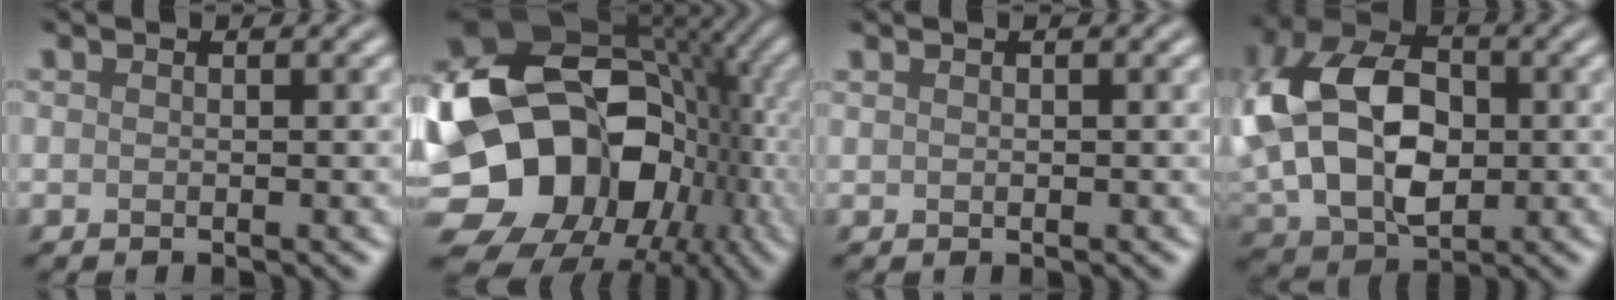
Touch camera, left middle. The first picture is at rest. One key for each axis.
{"total": 18.9, "fx": -3.5, "fy": 14.6, "fz": 11.5, "tx": -0.233, "ty": -0.001, "tz": -0.062}
{"total": 0.0}
{"total": 13.4, "fx": 0.6, "fy": 9.2, "fz": 9.8, "tx": -0.211, "ty": 0.003, "tz": 0.014}